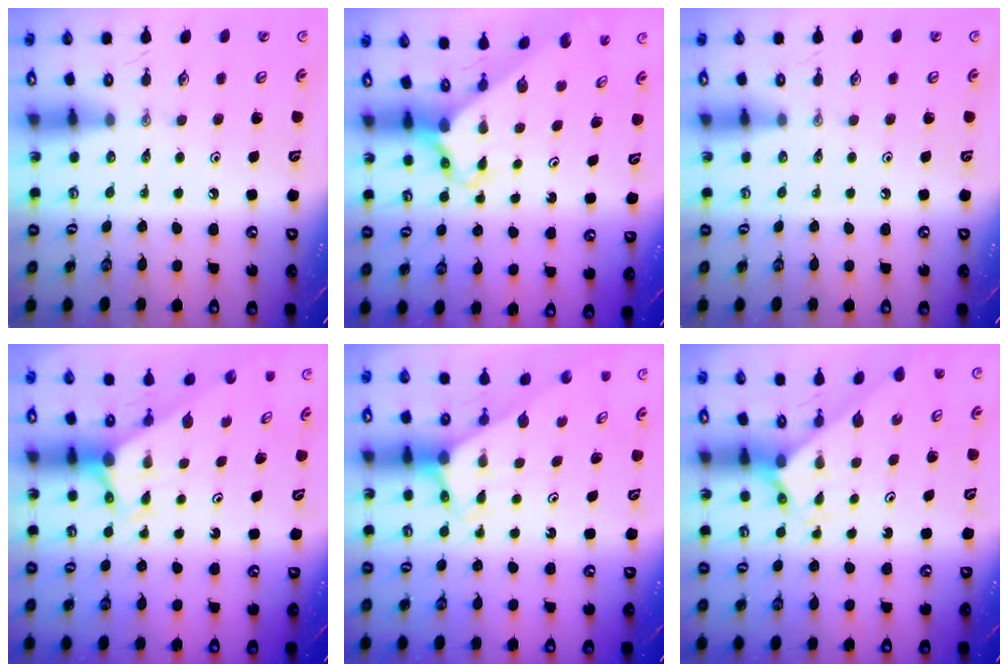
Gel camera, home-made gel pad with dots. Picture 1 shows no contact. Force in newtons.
{"total": 2.7, "press": 2.7, "slide": 0.2}
{"total": 0.0}
{"total": 2.9, "press": 2.9, "slide": 0.0}
{"total": 2.6, "press": 2.6, "slide": 0.1}
{"total": 2.3, "press": 2.3, "slide": 0.2}